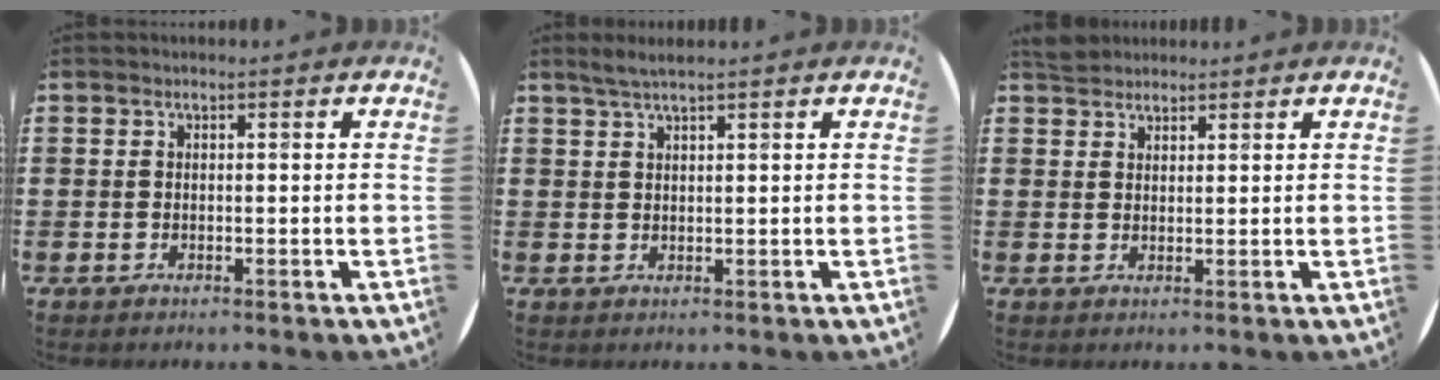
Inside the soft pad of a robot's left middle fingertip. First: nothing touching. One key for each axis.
{"total": 1.9, "fx": 1.6, "fy": 0.0, "fz": 1.1, "tx": -0.021, "ty": 0.003, "tz": 0.028}
{"total": 2.3, "fx": 2.2, "fy": 0.8, "fz": 0.2, "tx": 0.001, "ty": 0.005, "tz": 0.041}